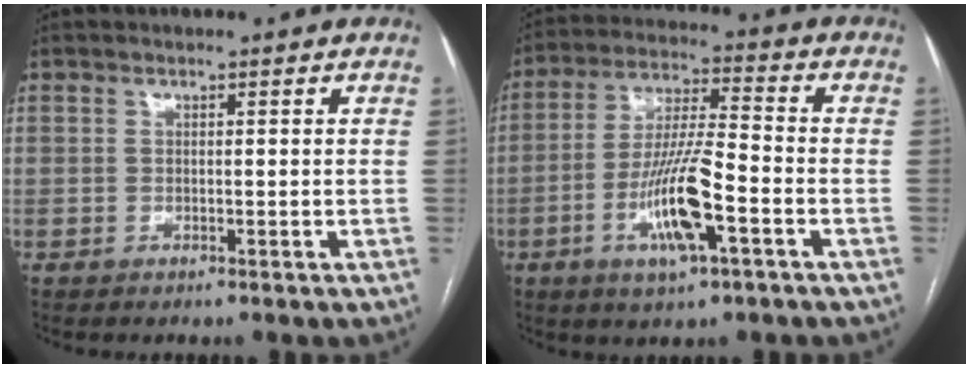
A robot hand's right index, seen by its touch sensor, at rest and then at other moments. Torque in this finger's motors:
{"motor_torque": [1.58, -0.57, 0.28, 0.21]}